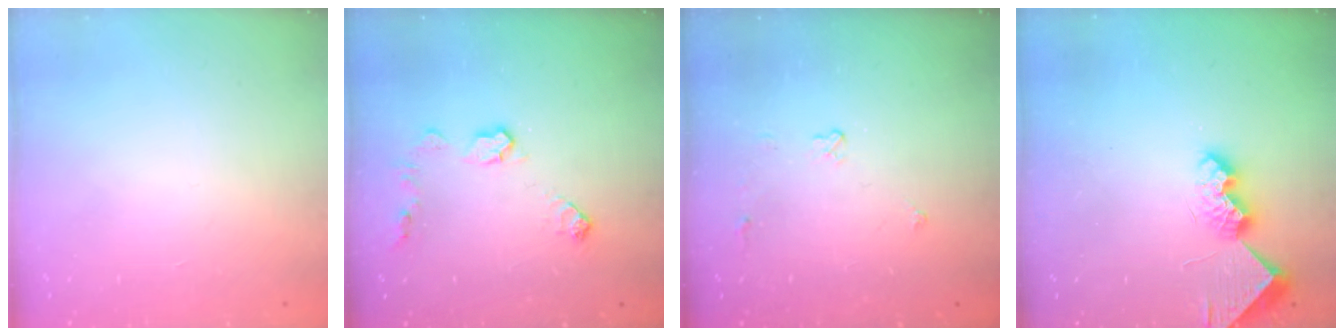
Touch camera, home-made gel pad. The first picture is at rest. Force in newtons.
{"total": 8.3, "press": 8.3, "slide": 0.2}
{"total": 3.4, "press": 3.4, "slide": 0.6}
{"total": 8.6, "press": 8.6, "slide": 0.1}